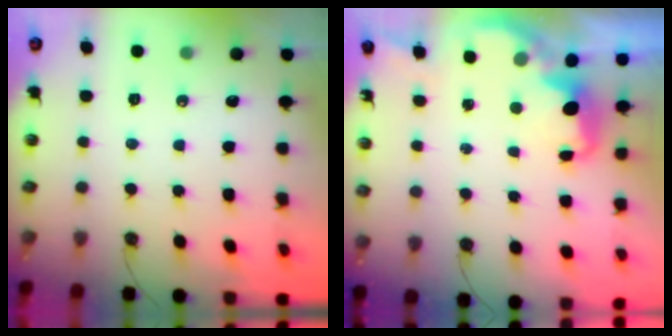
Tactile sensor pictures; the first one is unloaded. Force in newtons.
{"total": 3.0, "press": 2.9, "slide": 0.7}